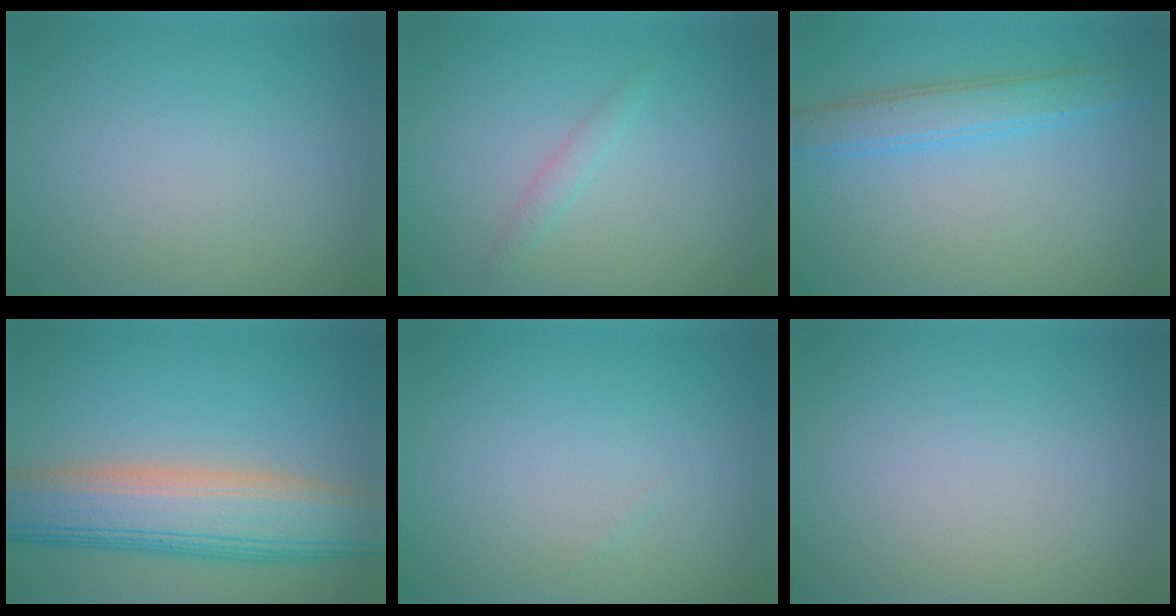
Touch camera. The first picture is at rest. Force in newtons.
{"total": 1.2, "press": 1.2, "slide": 0.0}
{"total": 4.4, "press": 4.4, "slide": 0.2}
{"total": 10.0, "press": 10.0, "slide": 0.6}
{"total": 0.0}
{"total": 0.0}